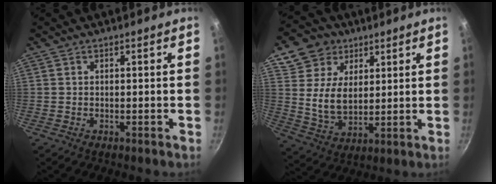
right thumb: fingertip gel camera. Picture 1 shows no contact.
{"total": 12.1, "force": [5.4, 9.4, 5.3], "torque": [-0.065, -0.024, 0.100]}